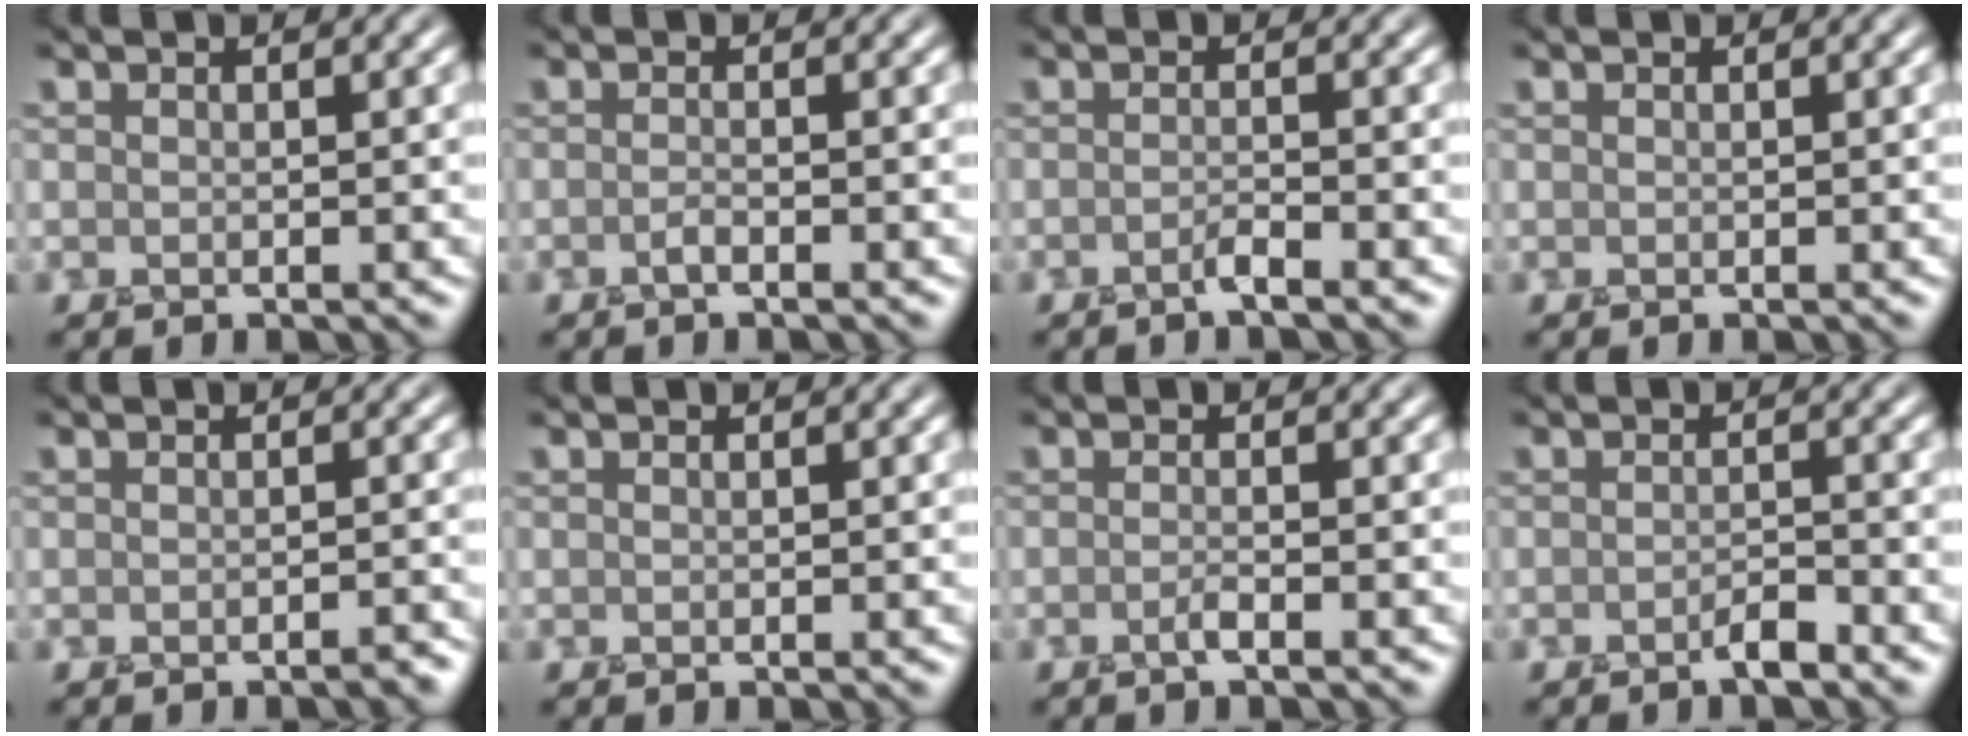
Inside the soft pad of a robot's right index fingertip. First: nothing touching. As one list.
[{"total": 0.8, "force": [-0.5, 0.3, 0.6], "torque": [-0.008, 0.007, -0.014]}, {"total": 1.1, "force": [-0.8, 0.1, 0.8], "torque": [-0.009, 0.007, -0.022]}, {"total": 0.0}, {"total": 1.3, "force": [-1.0, 0.3, 0.7], "torque": [-0.001, 0.000, -0.021]}, {"total": 0.0}, {"total": 1.0, "force": [-0.5, 0.2, 0.9], "torque": [-0.012, 0.006, -0.015]}, {"total": 1.3, "force": [-1.0, 0.2, 0.8], "torque": [-0.011, 0.007, -0.022]}]